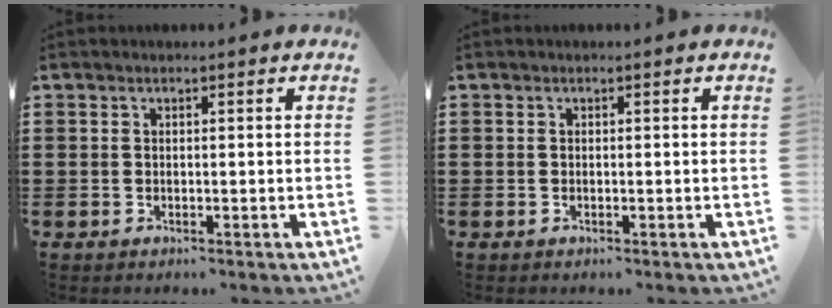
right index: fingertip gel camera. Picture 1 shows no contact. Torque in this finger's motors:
{"motor_torque": [-0.03, 0.00, 0.00, -0.01]}